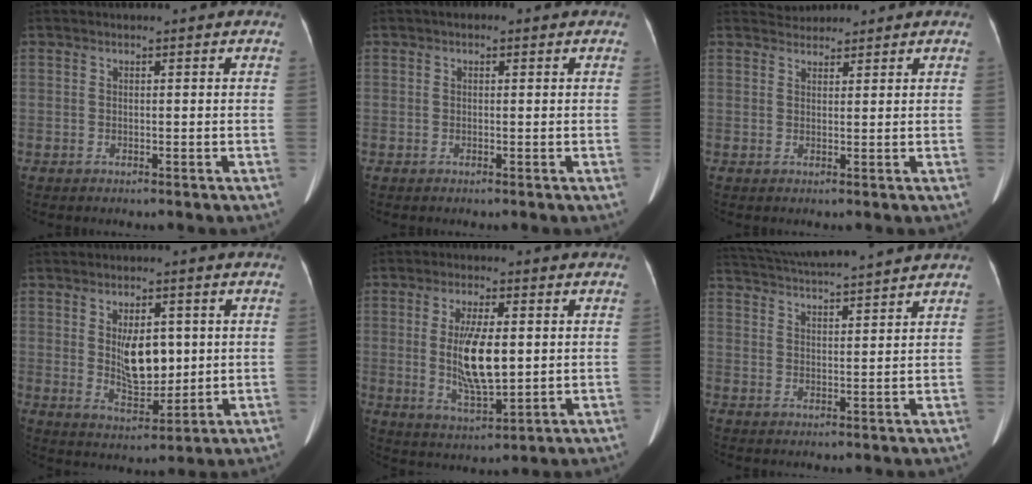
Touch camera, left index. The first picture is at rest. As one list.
[{"total": 1.1, "force": [0.5, 0.8, 0.7], "torque": [-0.016, 0.012, 0.004]}, {"total": 2.5, "force": [2.3, 0.8, -0.2], "torque": [0.002, 0.018, 0.038]}, {"total": 8.1, "force": [1.1, 3.7, 7.1], "torque": [-0.127, -0.003, 0.030]}, {"total": 9.9, "force": [0.6, 2.8, 9.5], "torque": [-0.190, -0.007, 0.016]}, {"total": 15.2, "force": [14.0, 0.0, 6.0], "torque": [-0.118, 0.026, 0.209]}]